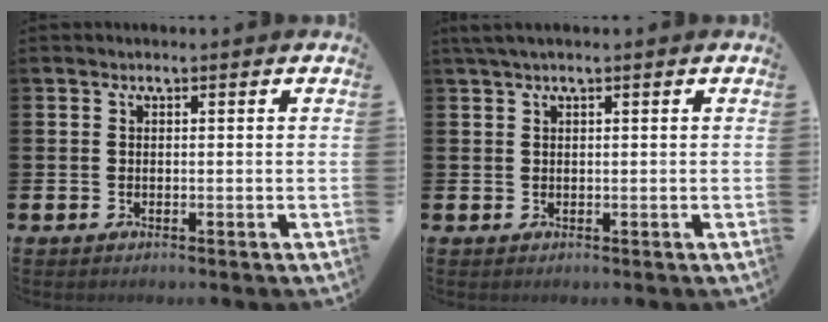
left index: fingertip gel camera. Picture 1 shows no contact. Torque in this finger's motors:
{"motor_torque": [-0.01, -0.13, 0.36, 0.11]}